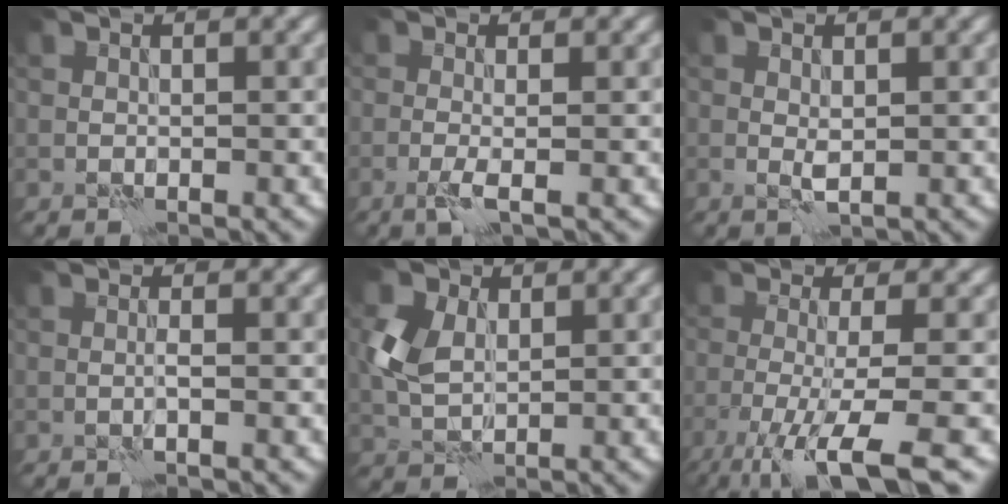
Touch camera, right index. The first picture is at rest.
{"total": 2.0, "force": [-0.7, 0.3, 1.8], "torque": [-0.035, 0.000, -0.020]}
{"total": 1.3, "force": [0.0, 0.6, 1.2], "torque": [-0.023, -0.001, 0.000]}
{"total": 0.5, "force": [-0.1, -0.1, 0.5], "torque": [-0.011, 0.004, -0.004]}
{"total": 4.8, "force": [0.9, 3.3, 3.3], "torque": [-0.080, 0.006, 0.016]}
{"total": 9.3, "force": [-5.4, 2.4, 7.1], "torque": [-0.118, -0.013, -0.099]}